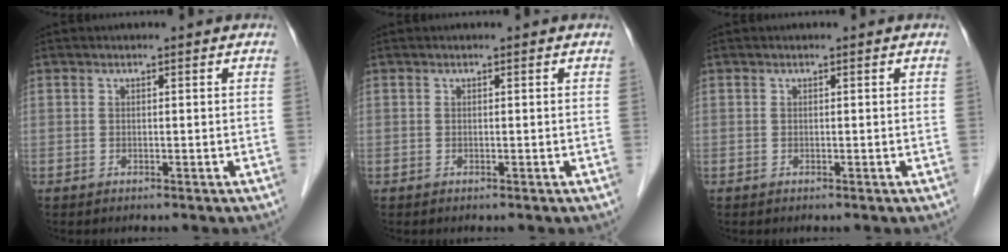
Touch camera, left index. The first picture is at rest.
{"total": 0.0}
{"total": 0.0}